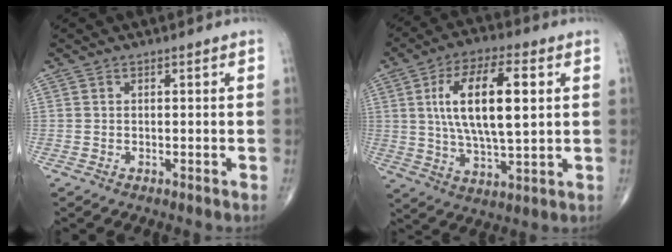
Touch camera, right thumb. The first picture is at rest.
{"total": 16.6, "force": [3.4, 6.4, 14.9], "torque": [-0.258, -0.001, 0.061]}